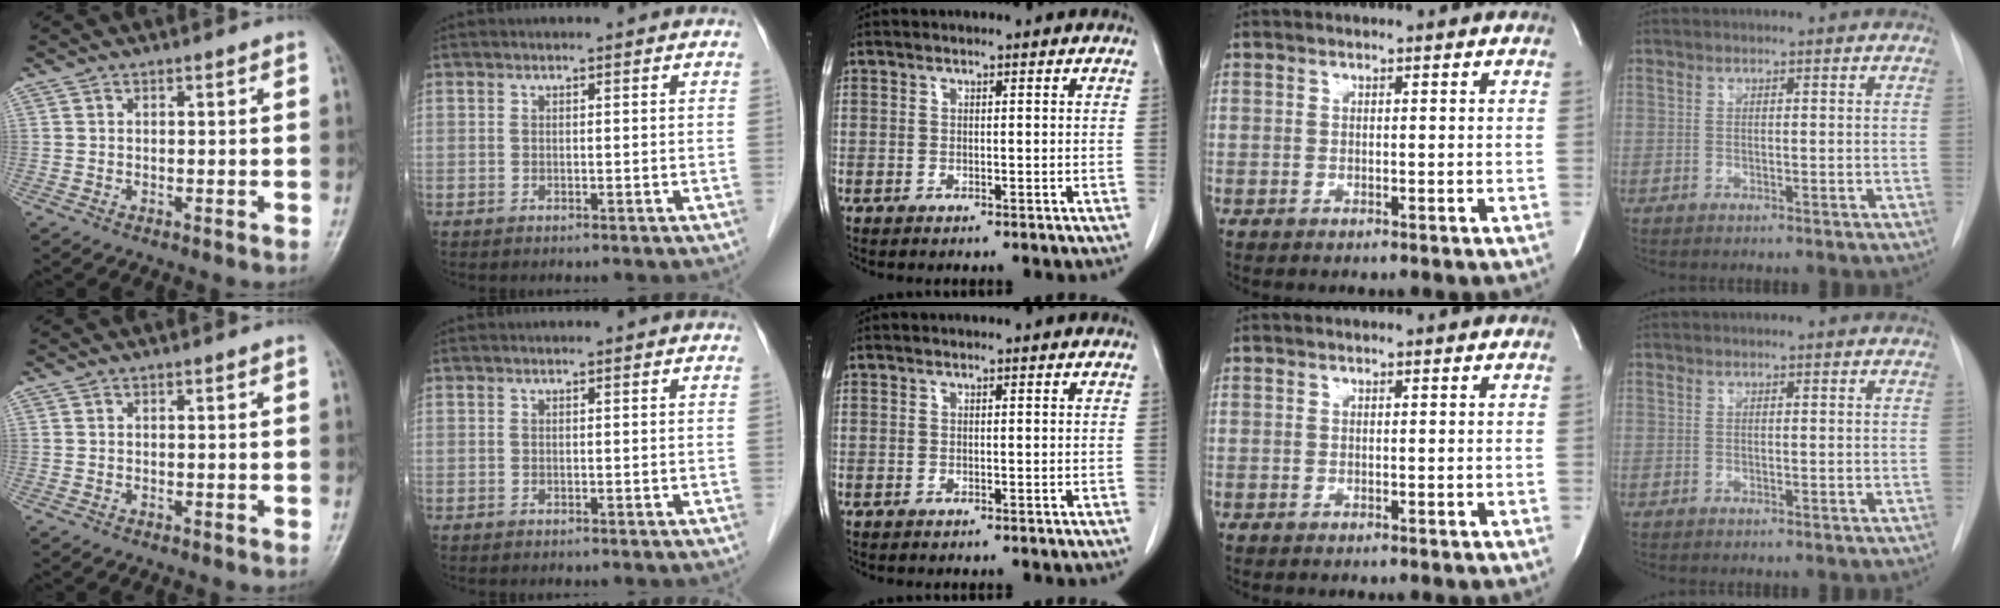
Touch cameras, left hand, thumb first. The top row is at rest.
{}